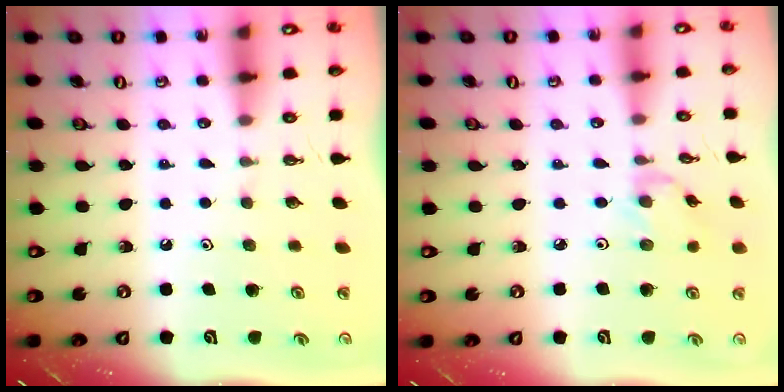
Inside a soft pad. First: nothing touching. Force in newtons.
{"total": 1.1, "press": 1.1, "slide": 0.3}